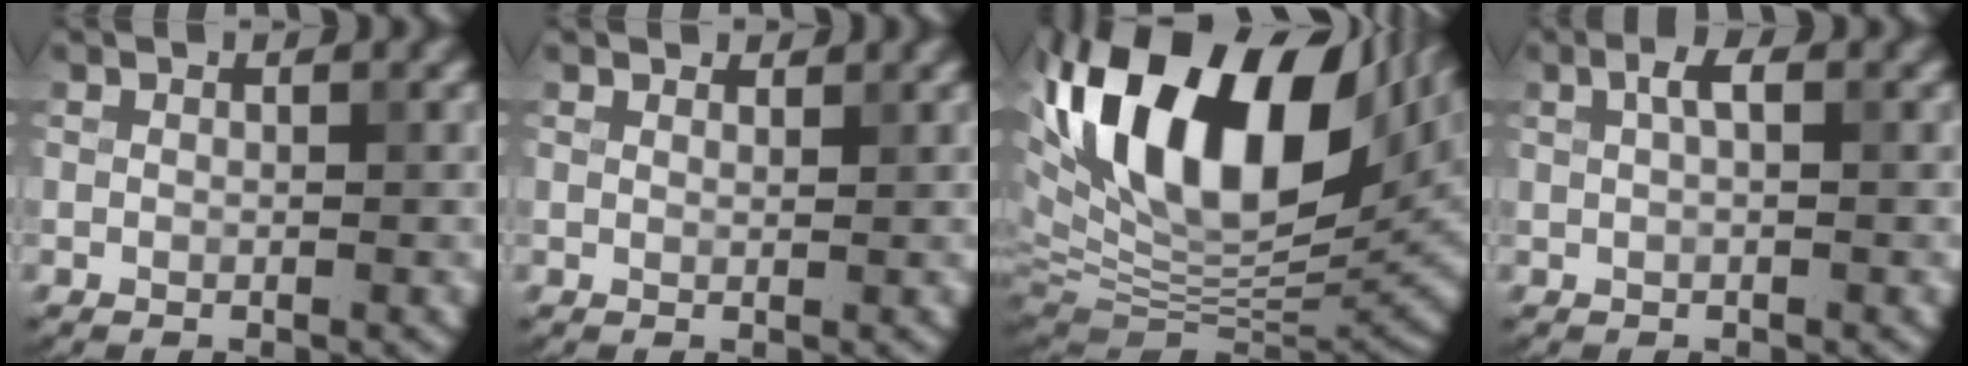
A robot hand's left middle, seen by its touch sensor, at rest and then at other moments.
{"total": 1.2, "force": [1.1, 0.4, 0.2], "torque": [-0.006, -0.002, 0.014]}
{"total": 20.1, "force": [7.7, 10.2, 15.5], "torque": [-0.289, 0.043, 0.135]}
{"total": 1.5, "force": [0.5, 0.4, 1.4], "torque": [-0.027, 0.005, 0.008]}